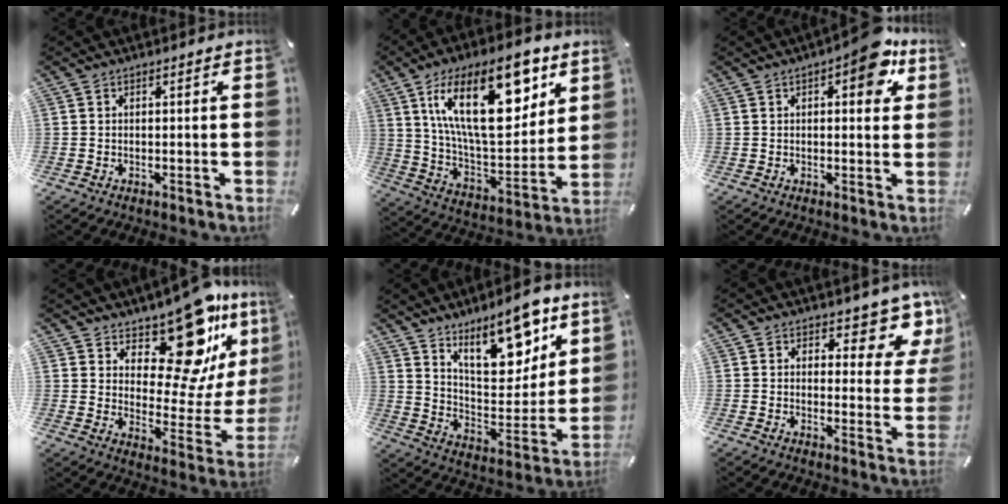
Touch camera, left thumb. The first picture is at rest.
{"total": 25.8, "force": [11.9, 12.0, 19.5], "torque": [-0.329, -0.054, 0.191]}
{"total": 9.7, "force": [4.1, 4.6, 7.5], "torque": [-0.078, -0.018, 0.061]}
{"total": 17.8, "force": [13.1, 7.5, 9.5], "torque": [-0.126, -0.123, 0.219]}
{"total": 17.6, "force": [12.4, 7.7, 9.9], "torque": [-0.130, -0.082, 0.212]}
{"total": 8.3, "force": [6.2, 4.0, 3.9], "torque": [-0.036, -0.057, 0.105]}